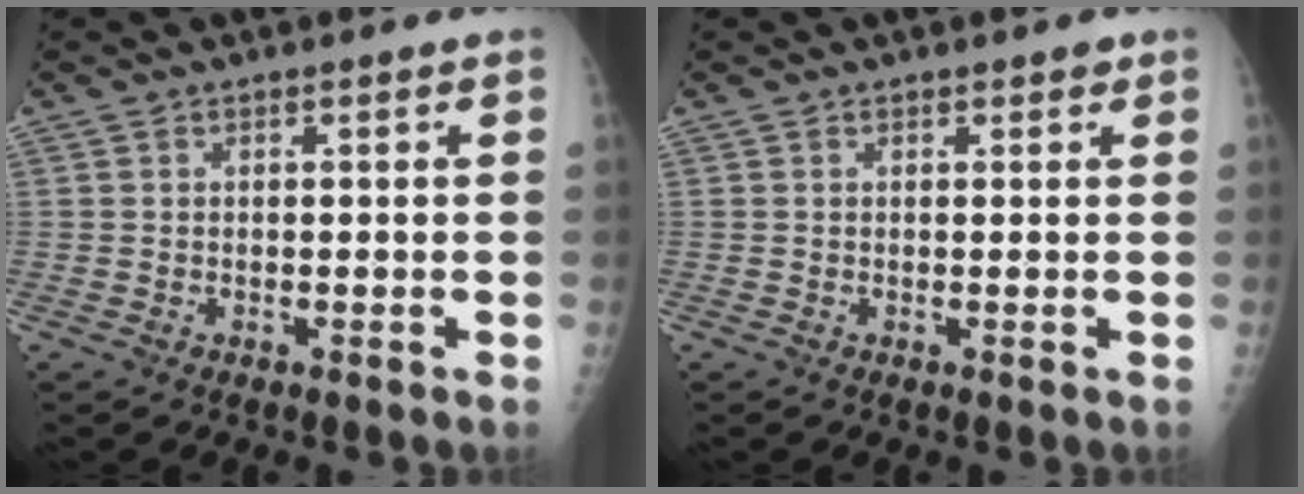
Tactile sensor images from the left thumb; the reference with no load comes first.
{"total": 0.8, "force": [0.5, 0.4, 0.5], "torque": [0.001, -0.001, 0.004]}